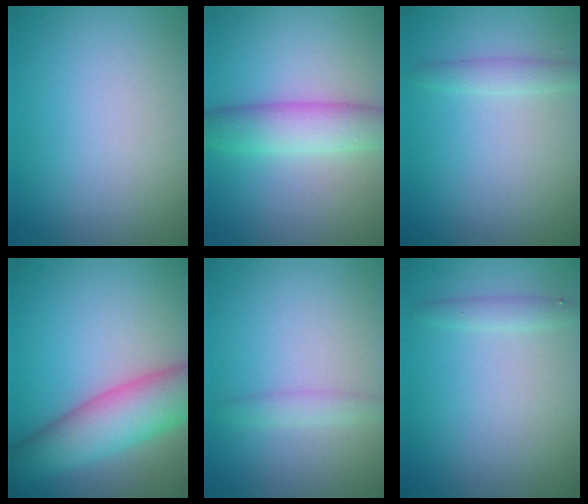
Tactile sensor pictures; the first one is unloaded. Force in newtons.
{"total": 4.8, "press": 4.8, "slide": 0.2}
{"total": 1.5, "press": 1.5, "slide": 0.1}
{"total": 8.1, "press": 8.1, "slide": 0.5}
{"total": 1.3, "press": 1.3, "slide": 0.1}
{"total": 1.1, "press": 1.1, "slide": 0.1}